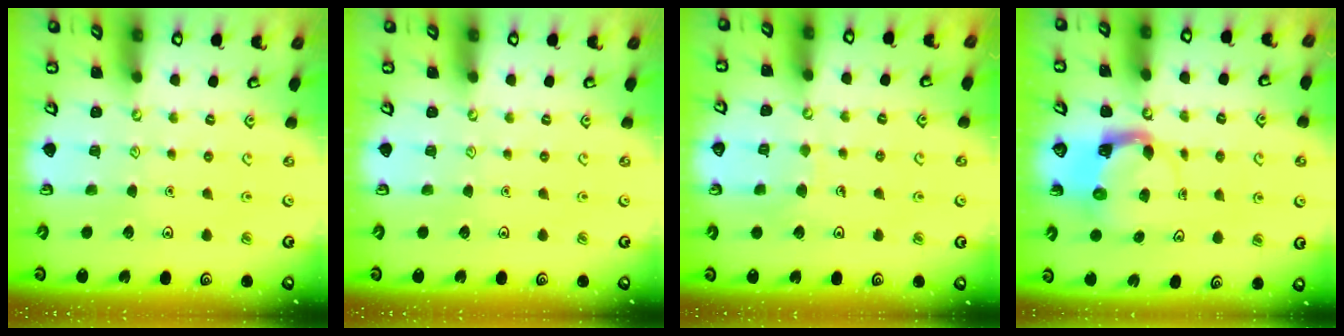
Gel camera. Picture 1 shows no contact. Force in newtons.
{"total": 0.0}
{"total": 4.7, "press": 4.7, "slide": 0.3}
{"total": 3.8, "press": 3.8, "slide": 0.7}